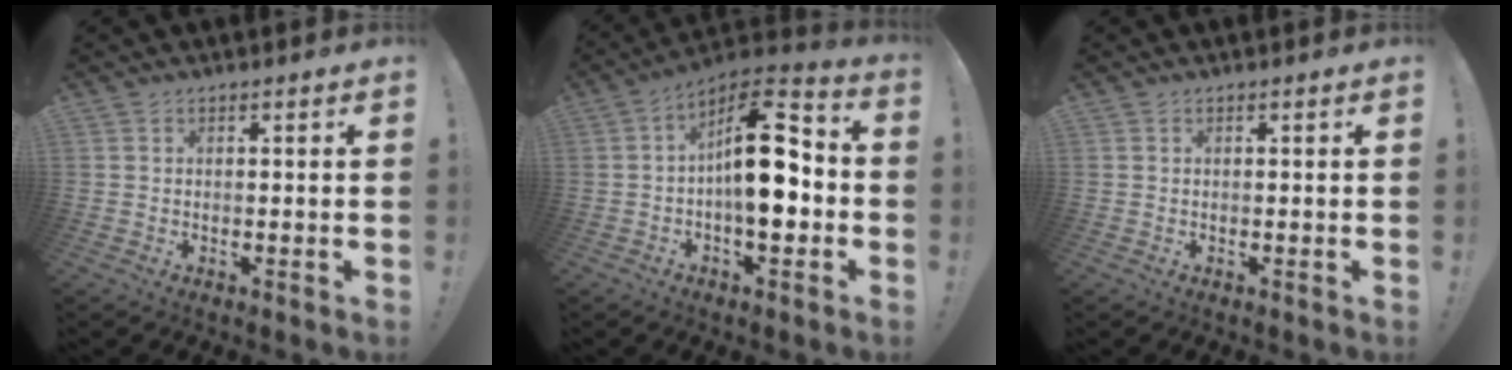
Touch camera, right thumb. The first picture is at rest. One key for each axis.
{"total": 18.2, "fx": -0.5, "fy": 8.0, "fz": 16.3, "tx": -0.239, "ty": 0.009, "tz": -0.011}
{"total": 0.0}